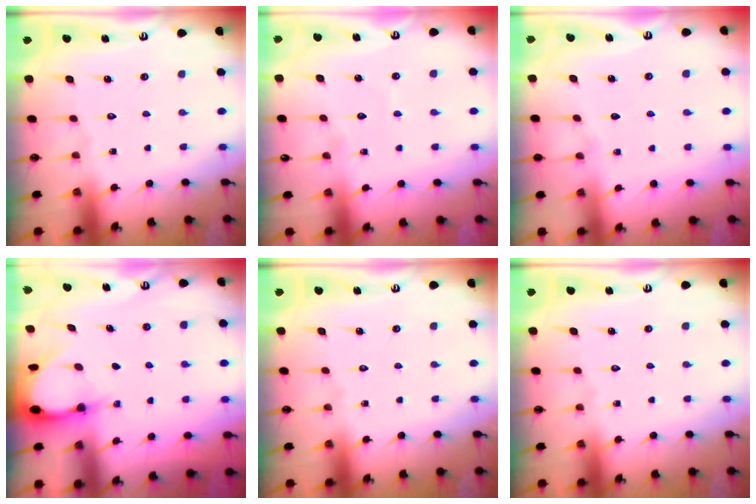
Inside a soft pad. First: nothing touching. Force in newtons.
{"total": 4.2, "press": 4.2, "slide": 0.2}
{"total": 5.5, "press": 5.4, "slide": 0.8}
{"total": 2.9, "press": 2.9, "slide": 0.3}
{"total": 0.0}
{"total": 0.0}